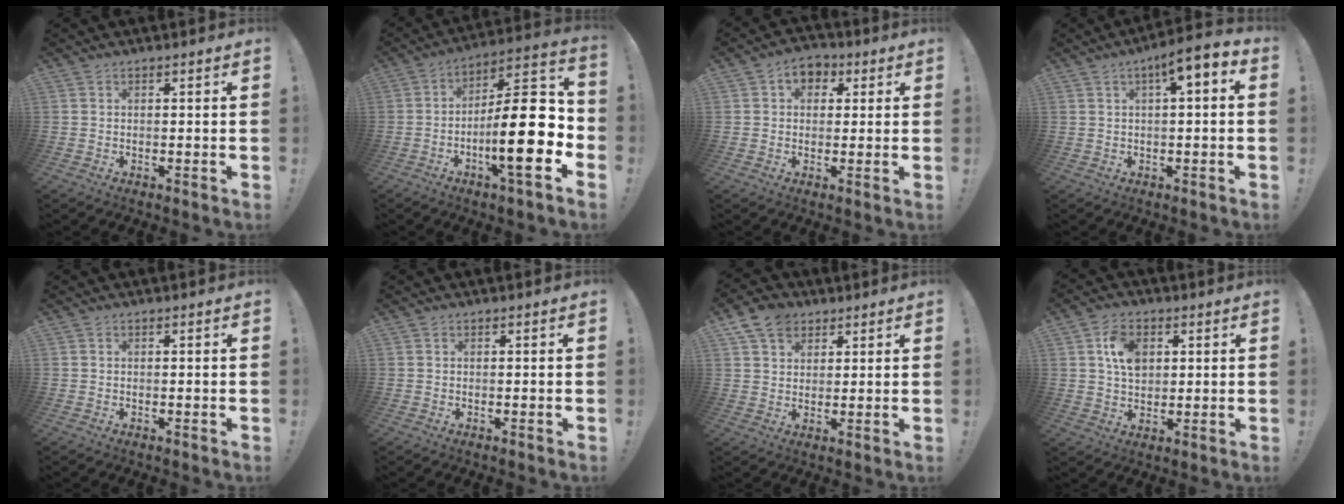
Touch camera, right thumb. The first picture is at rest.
{"total": 21.5, "force": [-4.8, 5.3, 20.2], "torque": [-0.336, 0.027, -0.077]}
{"total": 5.7, "force": [1.3, 4.6, 3.1], "torque": [-0.039, 0.002, 0.025]}
{"total": 5.8, "force": [1.6, 0.9, 5.5], "torque": [-0.084, -0.016, 0.022]}
{"total": 0.0}
{"total": 0.0}
{"total": 8.6, "force": [4.9, 6.2, 3.3], "torque": [-0.056, -0.017, 0.098]}
{"total": 9.3, "force": [2.9, 6.7, 5.8], "torque": [-0.089, 0.006, 0.056]}